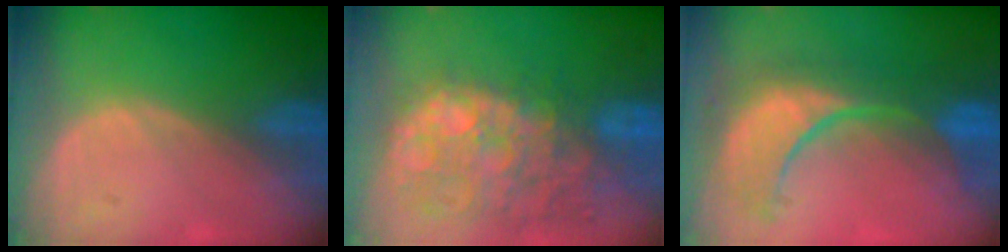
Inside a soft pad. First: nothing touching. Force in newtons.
{"total": 14.1, "press": 11.6, "slide": 8.1}
{"total": 10.7, "press": 10.1, "slide": 3.7}